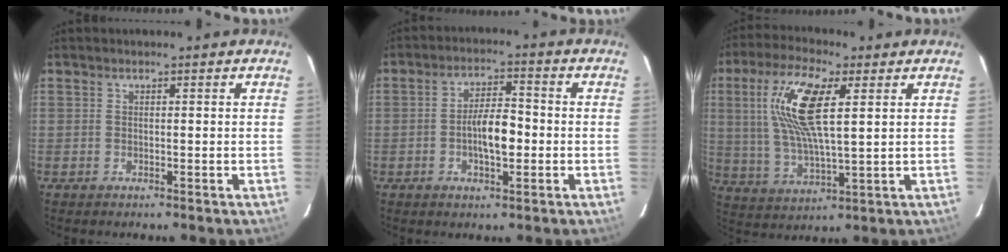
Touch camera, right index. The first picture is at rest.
{"total": 7.1, "force": [-1.4, 2.6, 6.5], "torque": [-0.119, 0.006, -0.021]}
{"total": 14.7, "force": [4.4, 4.3, 13.3], "torque": [-0.263, 0.010, 0.087]}